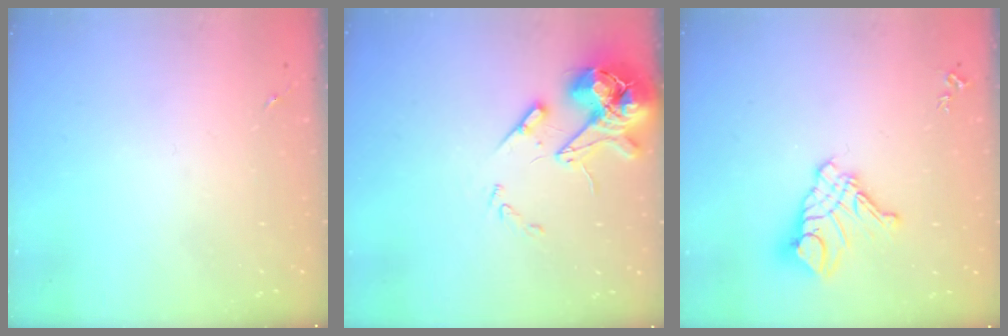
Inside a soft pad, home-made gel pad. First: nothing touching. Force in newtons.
{"total": 13.7, "press": 13.5, "slide": 2.2}
{"total": 12.9, "press": 12.8, "slide": 1.1}